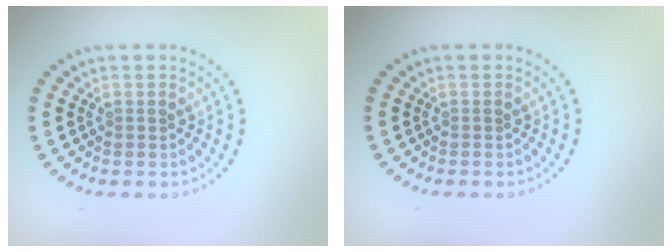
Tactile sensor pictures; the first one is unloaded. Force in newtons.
{"total": 0.0}